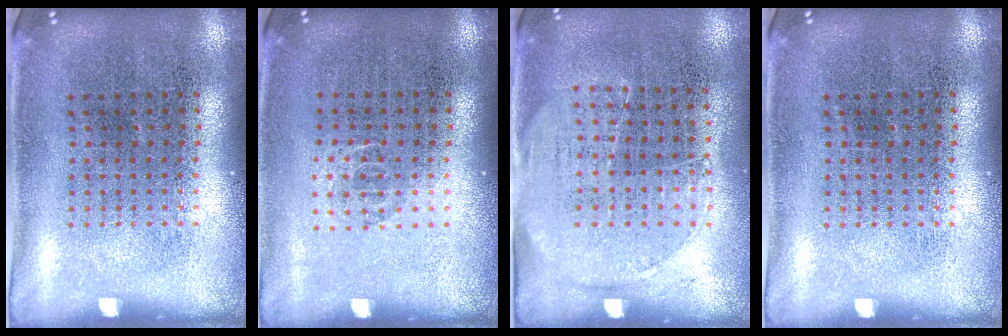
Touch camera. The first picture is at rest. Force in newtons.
{"total": 0.6, "press": 0.4, "slide": 0.4}
{"total": 1.4, "press": 1.2, "slide": 0.7}
{"total": 0.0}